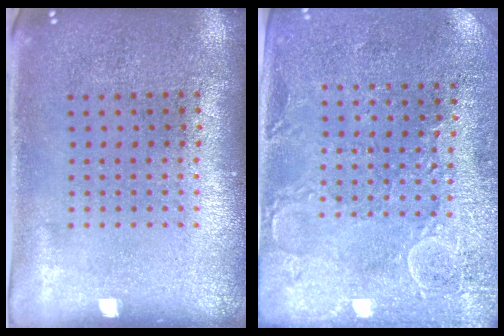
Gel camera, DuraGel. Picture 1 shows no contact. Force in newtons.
{"total": 2.7, "press": 2.5, "slide": 0.9}